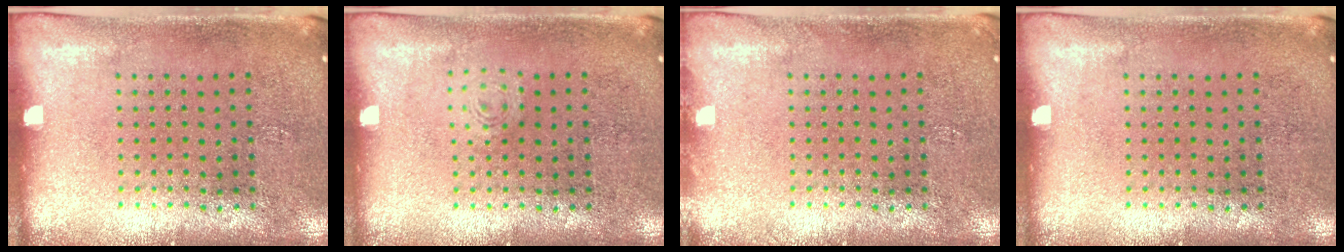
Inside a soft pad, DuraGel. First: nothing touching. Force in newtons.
{"total": 0.7, "press": 0.7, "slide": 0.1}
{"total": 0.7, "press": 0.7, "slide": 0.1}
{"total": 0.0}